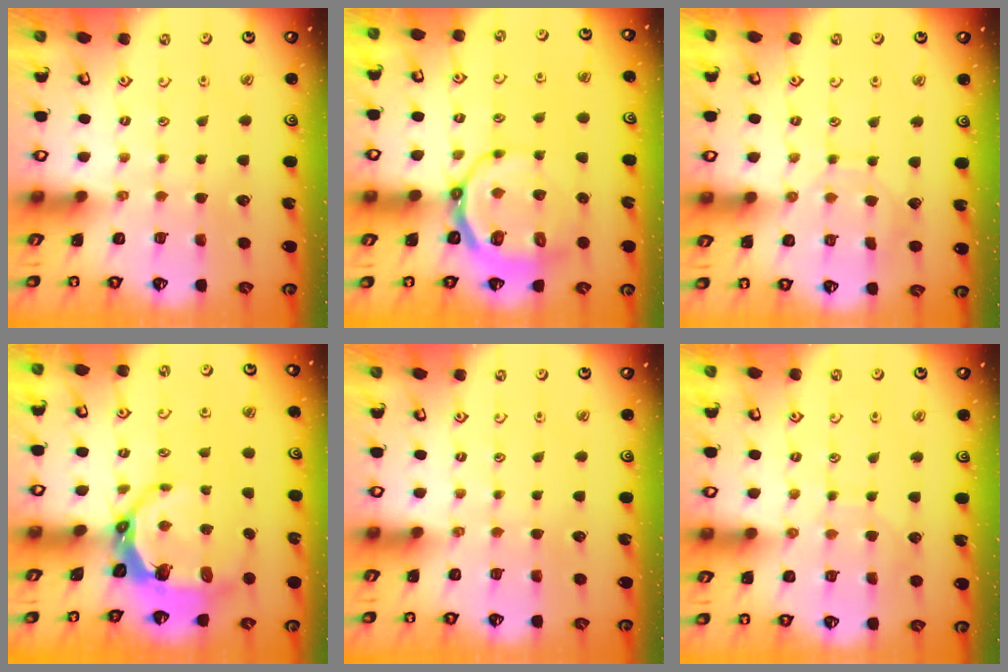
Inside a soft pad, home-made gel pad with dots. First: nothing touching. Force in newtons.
{"total": 9.6, "press": 9.0, "slide": 3.3}
{"total": 7.3, "press": 7.2, "slide": 0.5}
{"total": 9.1, "press": 7.8, "slide": 4.7}
{"total": 0.0}
{"total": 5.9, "press": 5.9, "slide": 0.5}